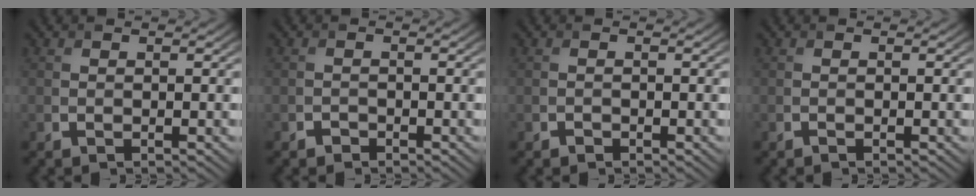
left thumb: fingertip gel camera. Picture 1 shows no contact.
{"total": 0.9, "force": [-0.8, 0.5, 0.1], "torque": [-0.001, -0.001, -0.016]}
{"total": 0.5, "force": [-0.4, 0.3, 0.1], "torque": [0.001, -0.002, -0.007]}
{"total": 0.0}